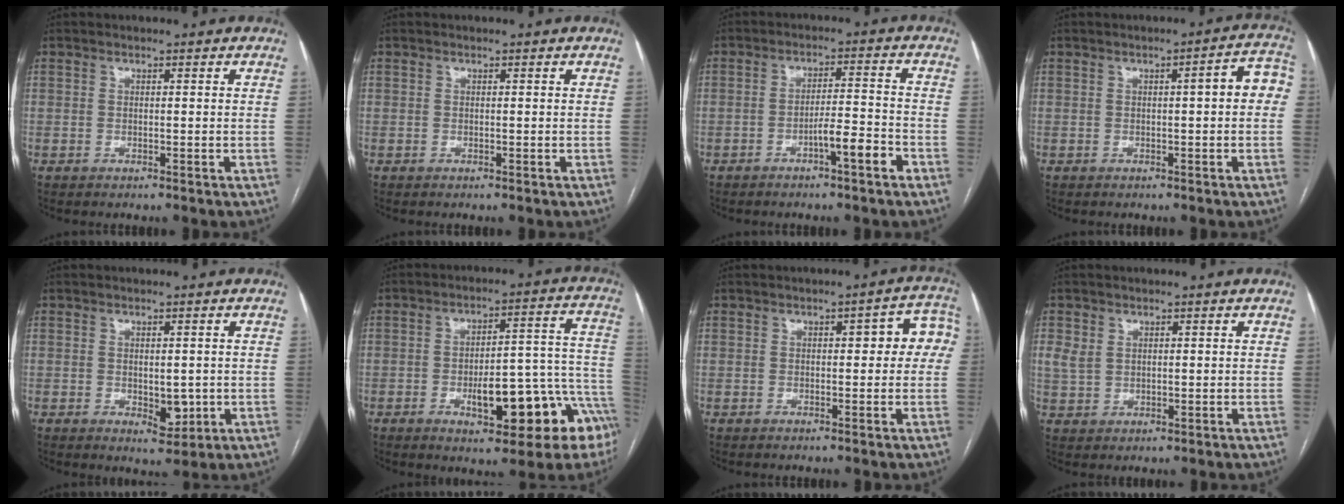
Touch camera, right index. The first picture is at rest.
{"total": 0.0}
{"total": 5.2, "force": [-3.0, 0.3, 4.3], "torque": [-0.061, 0.006, -0.050]}
{"total": 5.3, "force": [0.3, 0.9, 5.2], "torque": [-0.057, 0.020, -0.002]}
{"total": 3.9, "force": [-0.6, 2.1, 3.2], "torque": [-0.040, -0.008, 0.003]}
{"total": 15.9, "force": [-7.1, 5.3, 13.3], "torque": [-0.095, 0.048, -0.081]}
{"total": 5.9, "force": [0.9, 2.2, 5.4], "torque": [-0.050, 0.031, 0.005]}
{"total": 3.3, "force": [1.2, 2.6, 1.6], "torque": [-0.035, 0.007, 0.031]}